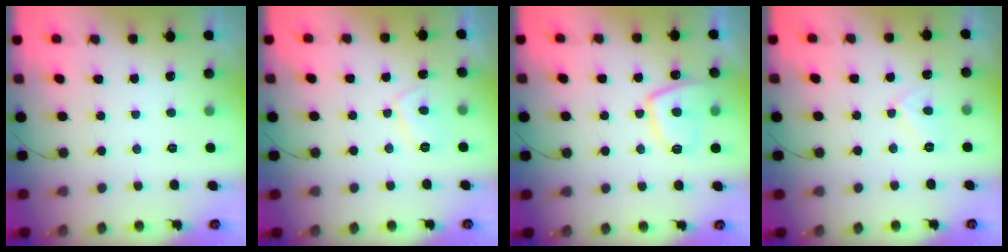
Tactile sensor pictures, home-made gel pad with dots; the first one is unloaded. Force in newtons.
{"total": 2.8, "press": 2.7, "slide": 0.9}
{"total": 10.0, "press": 9.9, "slide": 1.1}
{"total": 4.8, "press": 4.8, "slide": 0.4}